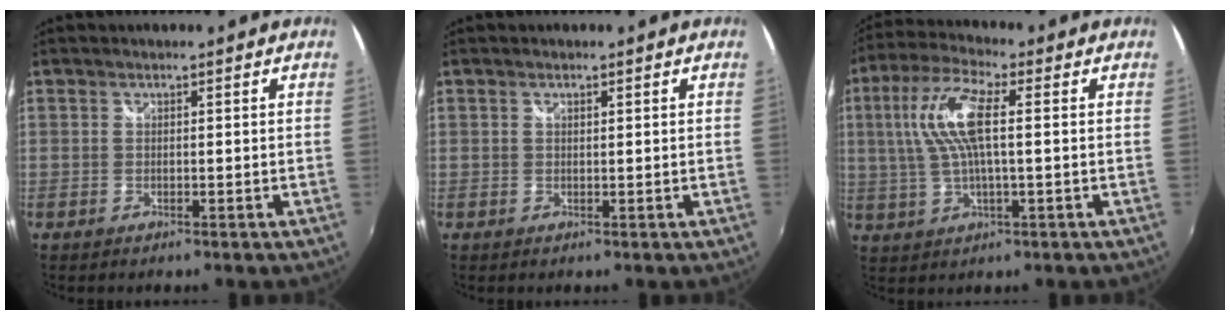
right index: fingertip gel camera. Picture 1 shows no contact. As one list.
[{"total": 0.6, "force": [0.4, 0.2, 0.3], "torque": [-0.005, 0.001, 0.006]}, {"total": 11.3, "force": [1.6, 3.1, 10.8], "torque": [-0.212, 0.010, 0.030]}]